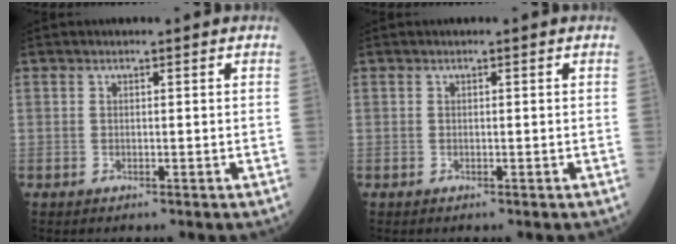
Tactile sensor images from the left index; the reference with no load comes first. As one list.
[{"total": 0.0}]